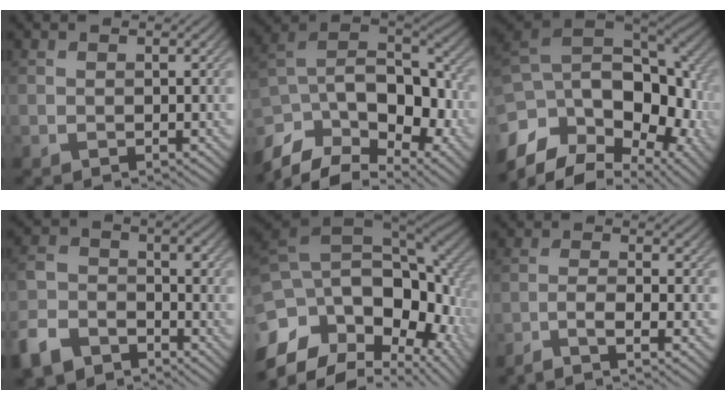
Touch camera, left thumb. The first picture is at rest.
{"total": 16.4, "force": [-7.9, 9.5, 10.7], "torque": [-0.242, -0.021, -0.109]}
{"total": 18.0, "force": [-5.3, 11.3, 13.0], "torque": [-0.276, -0.001, -0.083]}
{"total": 7.8, "force": [-5.3, 4.6, 3.3], "torque": [-0.086, -0.008, -0.121]}
{"total": 19.0, "force": [-5.7, 11.9, 13.6], "torque": [-0.267, 0.001, -0.085]}
{"total": 5.0, "force": [-3.4, 0.8, 3.6], "torque": [-0.061, 0.007, -0.076]}